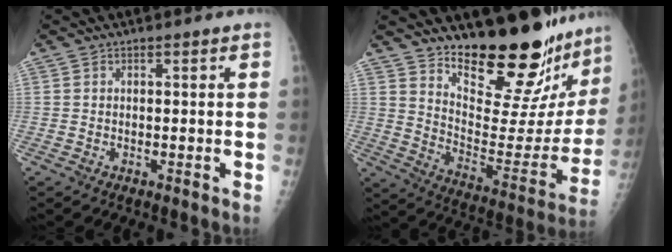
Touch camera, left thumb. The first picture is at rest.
{"total": 24.8, "force": [21.7, 5.8, 10.5], "torque": [-0.117, -0.180, 0.305]}